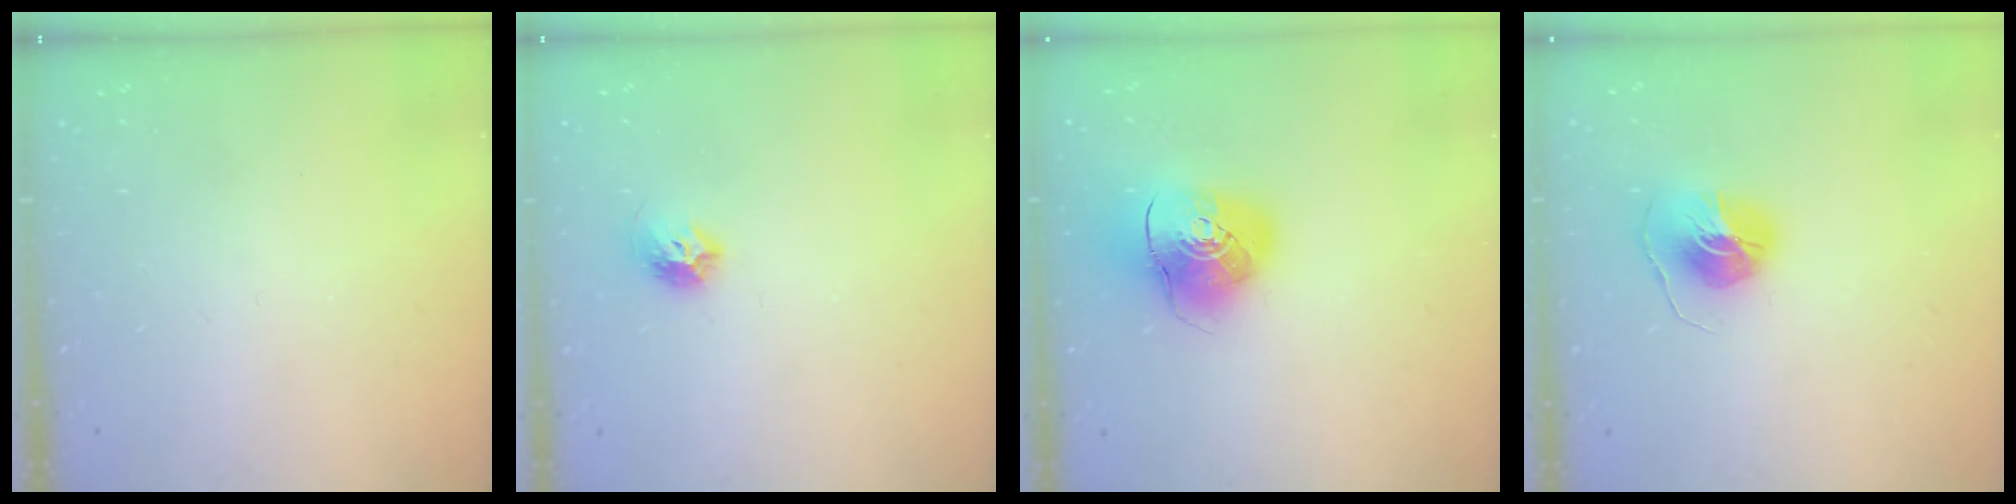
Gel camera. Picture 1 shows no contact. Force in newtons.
{"total": 7.0, "press": 7.0, "slide": 0.8}
{"total": 10.9, "press": 10.7, "slide": 1.8}
{"total": 9.2, "press": 9.2, "slide": 0.4}